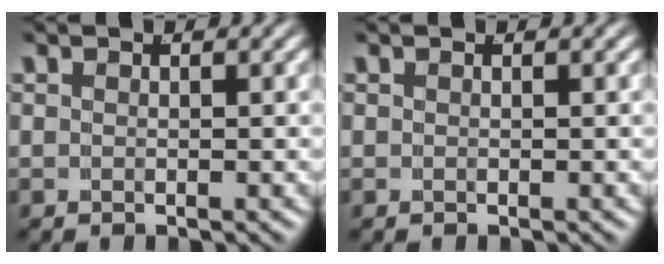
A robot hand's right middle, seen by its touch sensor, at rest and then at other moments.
{"total": 0.0}